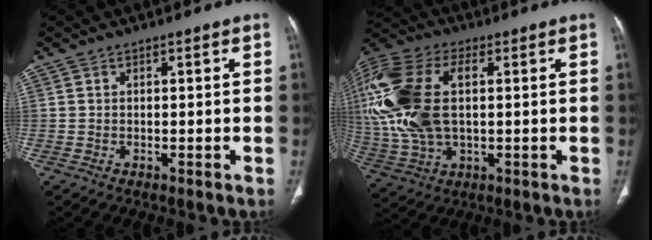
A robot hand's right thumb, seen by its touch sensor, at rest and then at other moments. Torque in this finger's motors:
{"motor_torque": [2.44, 2.57, 2.51, 0.05, 0.32]}